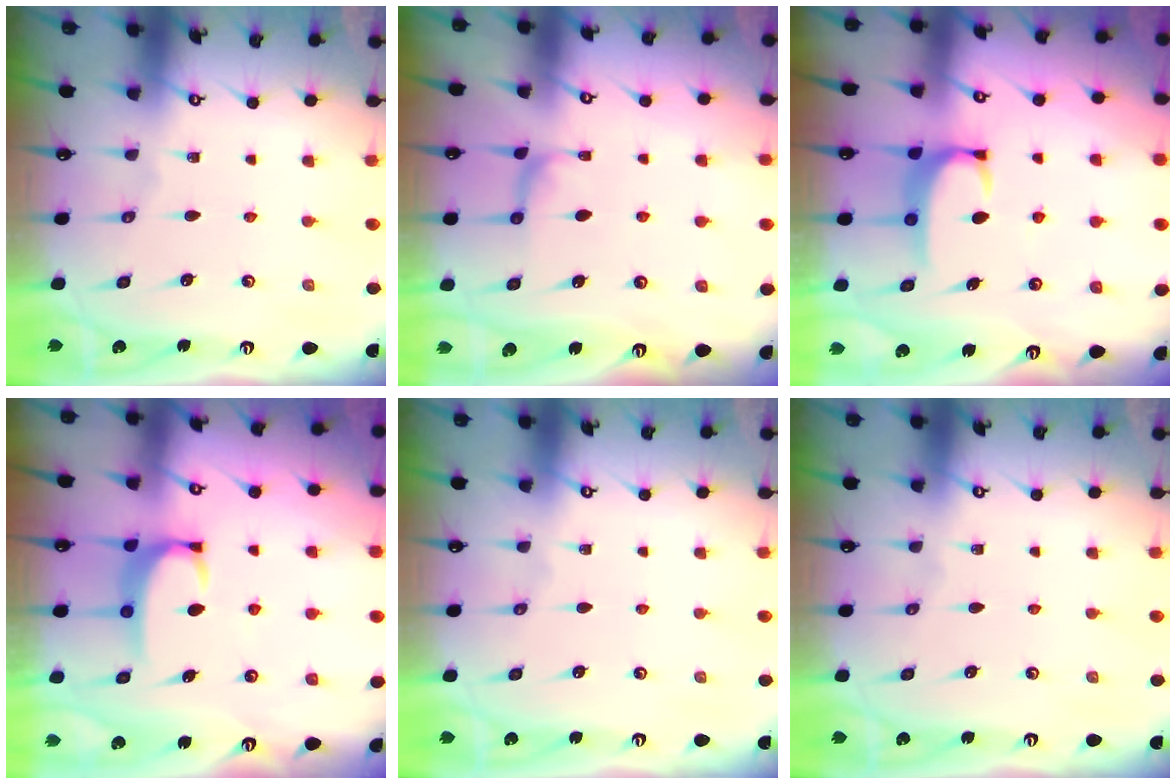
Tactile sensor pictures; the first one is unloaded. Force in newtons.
{"total": 2.8, "press": 2.7, "slide": 0.8}
{"total": 2.8, "press": 2.8, "slide": 0.5}
{"total": 3.6, "press": 3.5, "slide": 0.4}
{"total": 0.0}
{"total": 0.0}